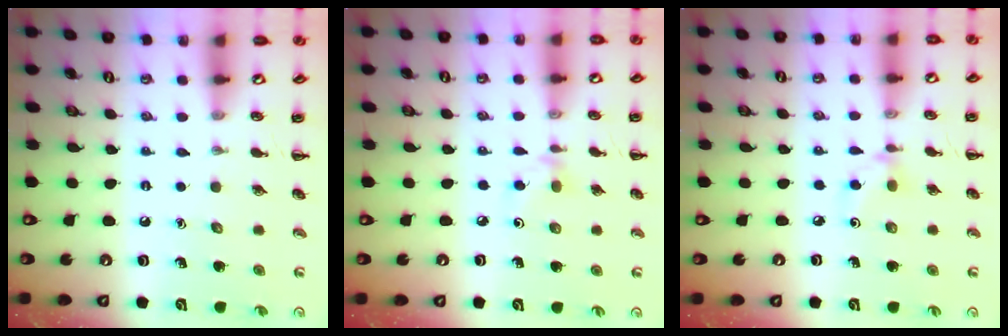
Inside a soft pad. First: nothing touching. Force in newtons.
{"total": 4.9, "press": 4.6, "slide": 1.6}
{"total": 3.5, "press": 3.3, "slide": 1.0}